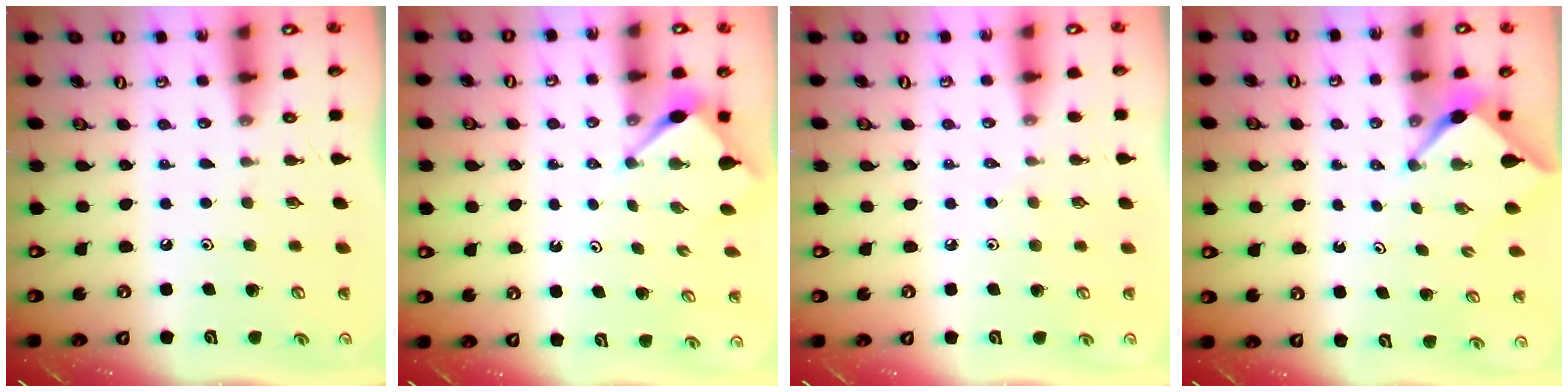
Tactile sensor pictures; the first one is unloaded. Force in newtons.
{"total": 3.4, "press": 3.4, "slide": 0.4}
{"total": 2.5, "press": 2.5, "slide": 0.4}
{"total": 2.5, "press": 2.5, "slide": 0.2}